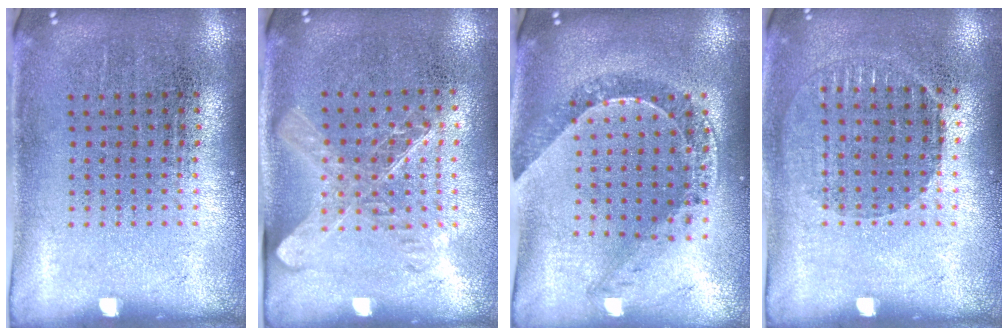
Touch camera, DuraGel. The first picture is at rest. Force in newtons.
{"total": 1.5, "press": 1.3, "slide": 0.7}
{"total": 0.5, "press": 0.5, "slide": 0.1}
{"total": 0.9, "press": 0.9, "slide": 0.2}